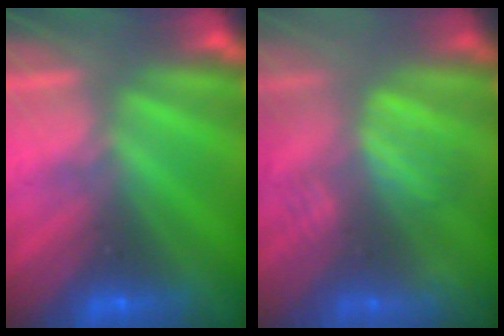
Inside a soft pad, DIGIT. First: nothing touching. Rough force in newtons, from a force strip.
{"total": 4.7}